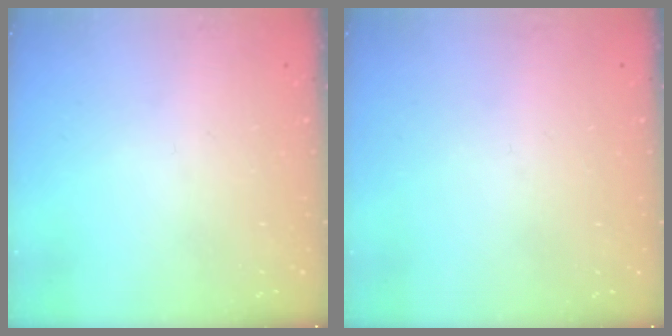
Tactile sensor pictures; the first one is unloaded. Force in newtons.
{"total": 0.0}